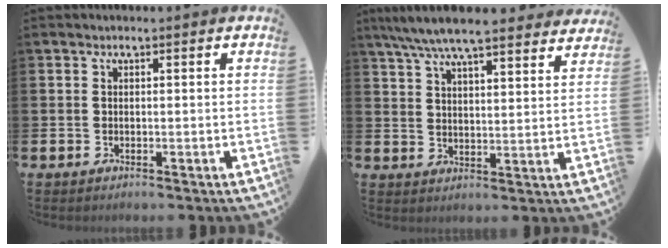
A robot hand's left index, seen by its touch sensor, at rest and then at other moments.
{"total": 8.1, "force": [7.5, 1.1, 2.8], "torque": [-0.074, -0.036, 0.134]}